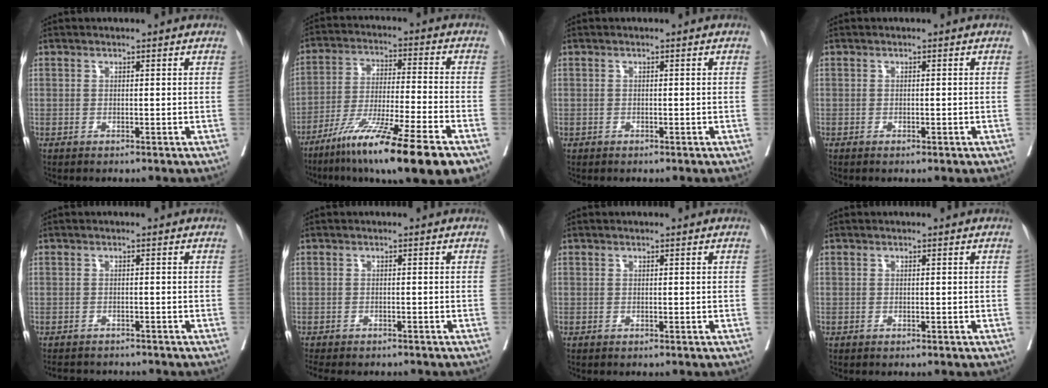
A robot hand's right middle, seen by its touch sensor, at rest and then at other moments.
{"total": 18.4, "force": [-12.0, 0.2, 14.0], "torque": [-0.211, -0.048, -0.204]}
{"total": 0.0}
{"total": 0.9, "force": [-0.6, 0.3, 0.6], "torque": [-0.010, -0.001, -0.006]}
{"total": 5.6, "force": [-5.3, 1.6, 1.1], "torque": [-0.007, -0.005, -0.072]}
{"total": 7.3, "force": [-6.4, 2.3, 2.8], "torque": [-0.039, -0.005, -0.088]}
{"total": 0.0}
{"total": 0.0}